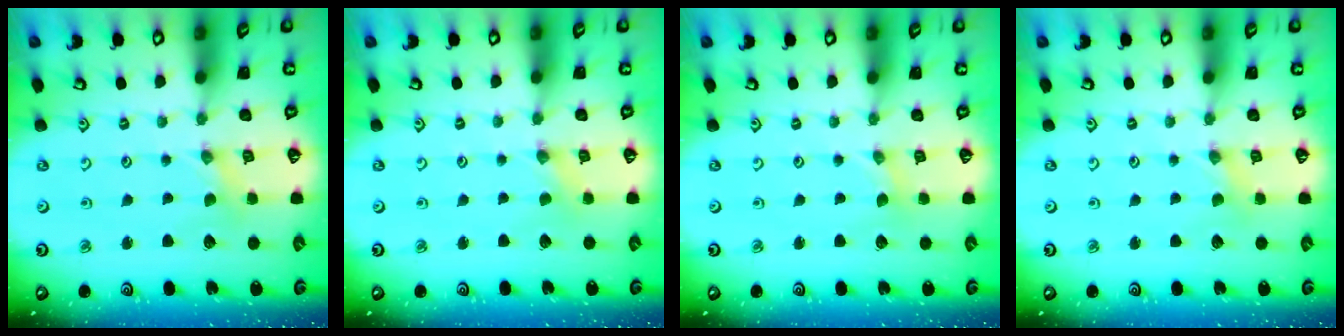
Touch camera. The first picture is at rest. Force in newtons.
{"total": 0.0}
{"total": 0.0}
{"total": 0.0}